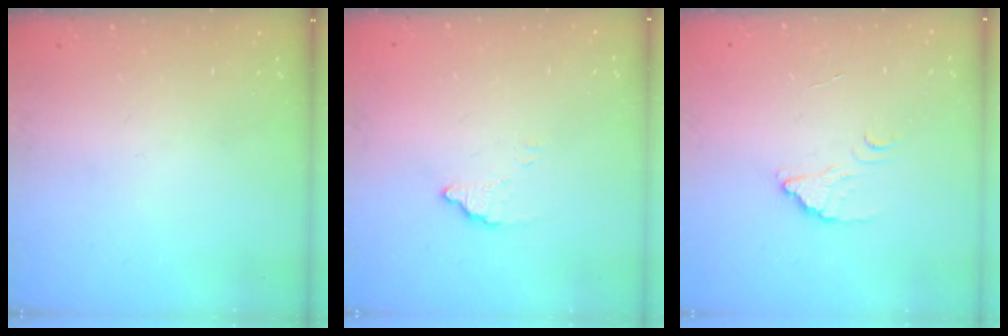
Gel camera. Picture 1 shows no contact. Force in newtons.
{"total": 2.9, "press": 2.9, "slide": 0.1}
{"total": 2.0, "press": 2.0, "slide": 0.1}